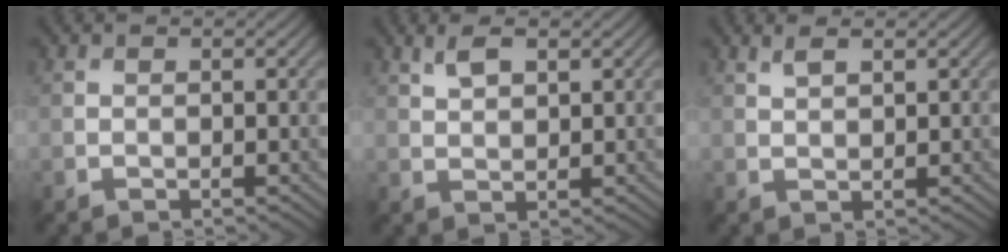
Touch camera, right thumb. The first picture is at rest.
{"total": 2.9, "force": [1.7, 1.2, 2.1], "torque": [-0.048, 0.002, 0.037]}
{"total": 1.9, "force": [1.3, 0.5, 1.3], "torque": [-0.031, 0.000, 0.029]}